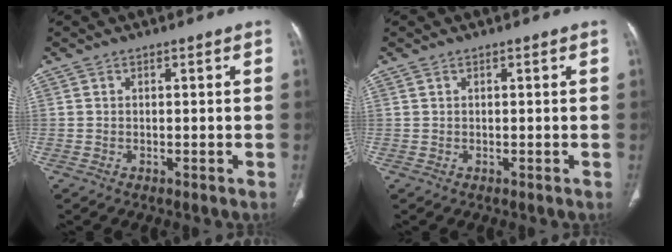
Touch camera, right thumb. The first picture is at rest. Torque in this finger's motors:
{"motor_torque": [-0.42, -0.15, 0.35, 0.07, -0.01]}